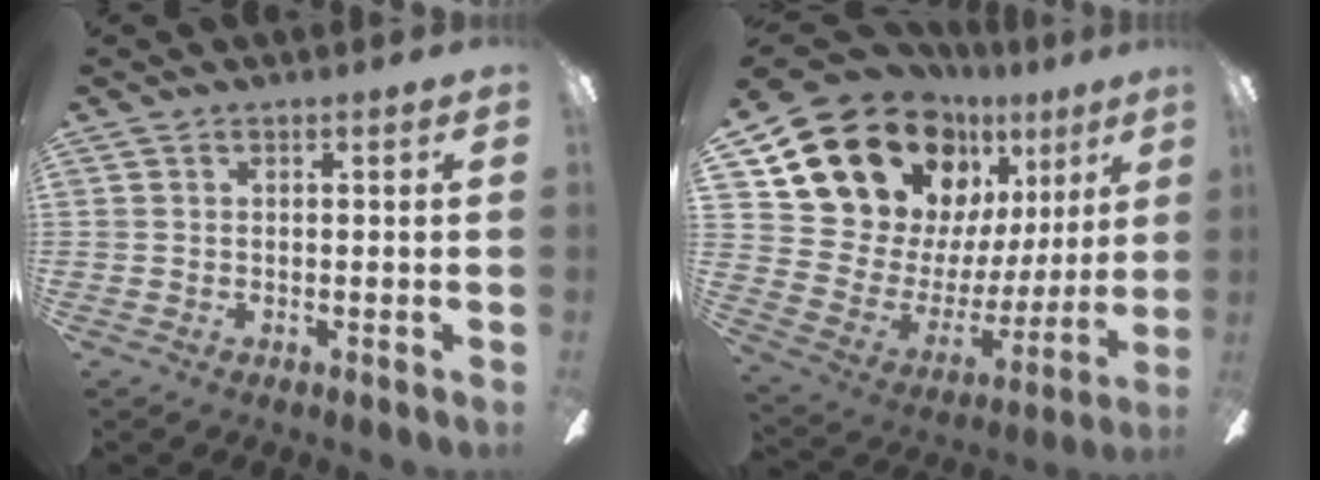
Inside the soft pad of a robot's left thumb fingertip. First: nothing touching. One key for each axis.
{"total": 17.7, "fx": 13.0, "fy": 10.3, "fz": 6.1, "tx": -0.120, "ty": -0.104, "tz": 0.252}